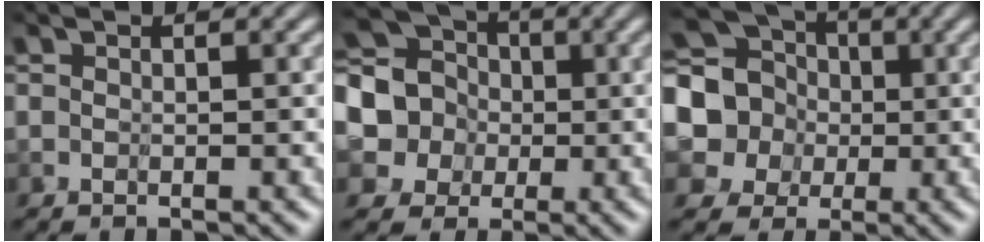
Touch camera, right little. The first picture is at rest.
{"total": 7.9, "force": [0.6, 7.2, 3.2], "torque": [-0.111, 0.001, -0.016]}
{"total": 9.9, "force": [1.0, 9.1, 3.7], "torque": [-0.136, 0.008, -0.013]}